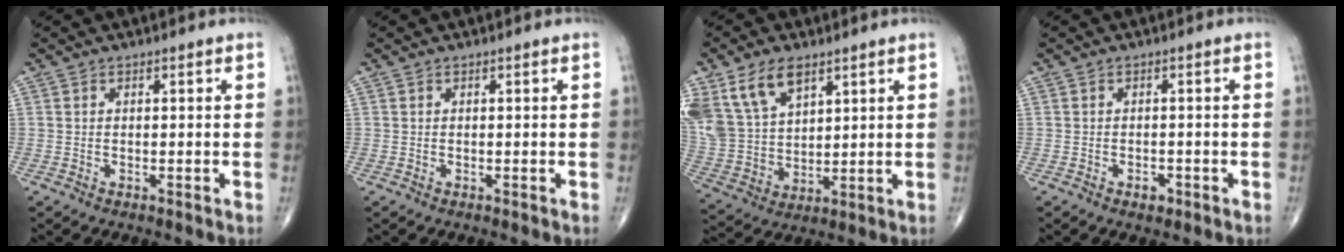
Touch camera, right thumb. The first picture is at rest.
{"total": 0.0}
{"total": 13.8, "force": [7.8, 8.0, 8.0], "torque": [-0.141, -0.021, 0.166]}
{"total": 1.8, "force": [-1.0, 1.2, 1.0], "torque": [-0.012, 0.002, -0.013]}